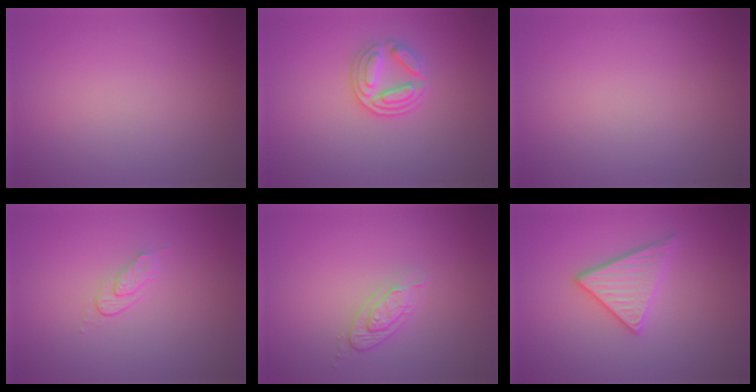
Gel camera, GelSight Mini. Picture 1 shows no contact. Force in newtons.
{"total": 2.9, "press": 2.7, "slide": 1.0}
{"total": 0.0}
{"total": 1.5, "press": 0.8, "slide": 1.3}
{"total": 2.1, "press": 1.9, "slide": 0.9}
{"total": 3.0, "press": 2.9, "slide": 0.8}